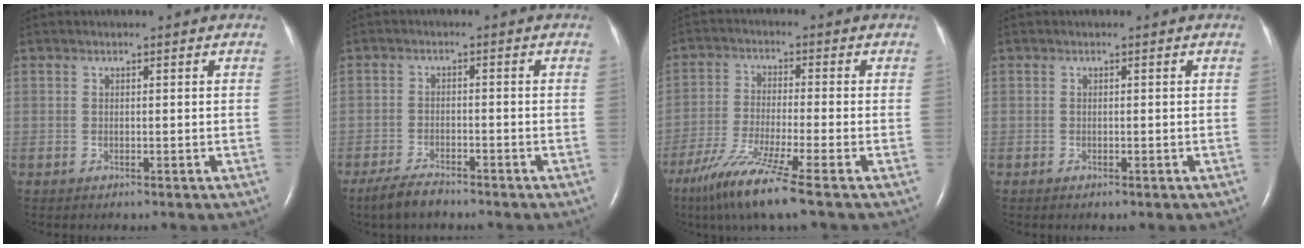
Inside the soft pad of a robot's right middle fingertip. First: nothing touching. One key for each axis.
{"total": 4.3, "fx": -3.6, "fy": 1.0, "fz": 2.1, "tx": -0.051, "ty": -0.008, "tz": -0.067}
{"total": 10.1, "fx": -6.7, "fy": -1.0, "fz": 7.5, "tx": -0.151, "ty": -0.040, "tz": -0.126}
{"total": 0.5, "fx": -0.3, "fy": 0.2, "fz": 0.4, "tx": -0.010, "ty": -0.002, "tz": -0.003}